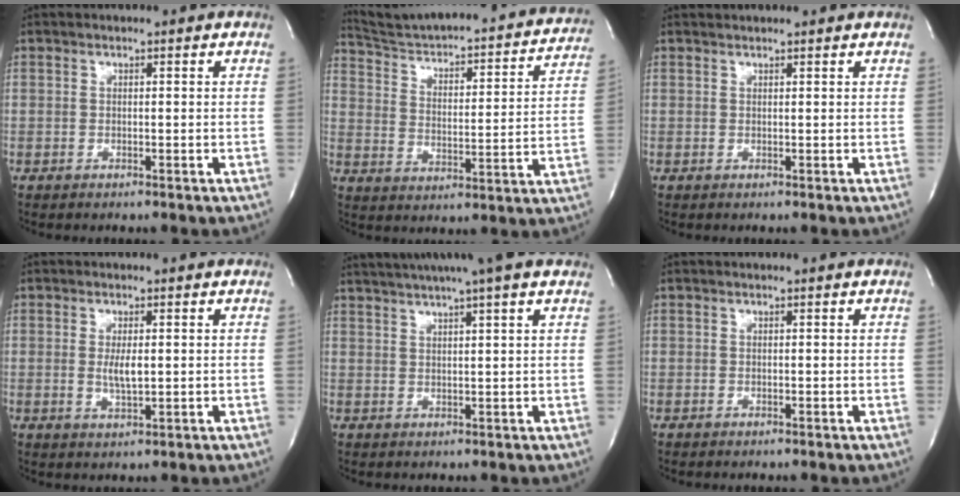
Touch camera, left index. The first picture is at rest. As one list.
[{"total": 25.4, "force": [23.5, 3.8, 8.8], "torque": [-0.129, -0.047, 0.306]}, {"total": 3.2, "force": [3.1, 0.1, 0.7], "torque": [-0.009, 0.022, 0.038]}, {"total": 3.2, "force": [0.1, 0.7, 3.1], "torque": [-0.060, -0.008, 0.002]}, {"total": 10.7, "force": [8.7, -0.9, 6.2], "torque": [-0.108, 0.025, 0.112]}, {"total": 0.0}]